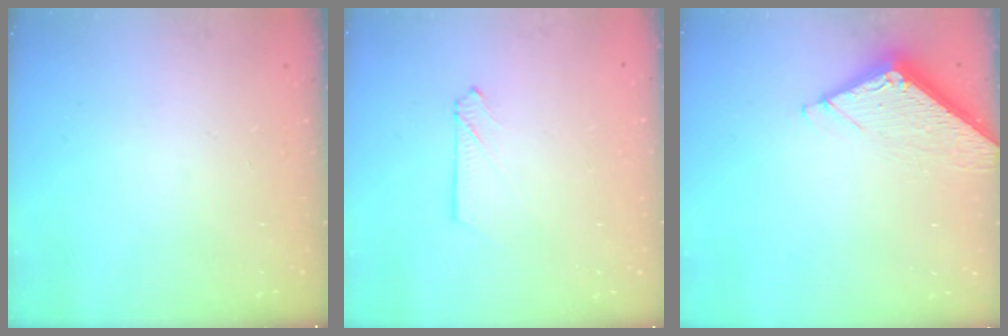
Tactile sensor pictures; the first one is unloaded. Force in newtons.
{"total": 2.2, "press": 2.2, "slide": 0.2}
{"total": 8.2, "press": 8.1, "slide": 0.6}